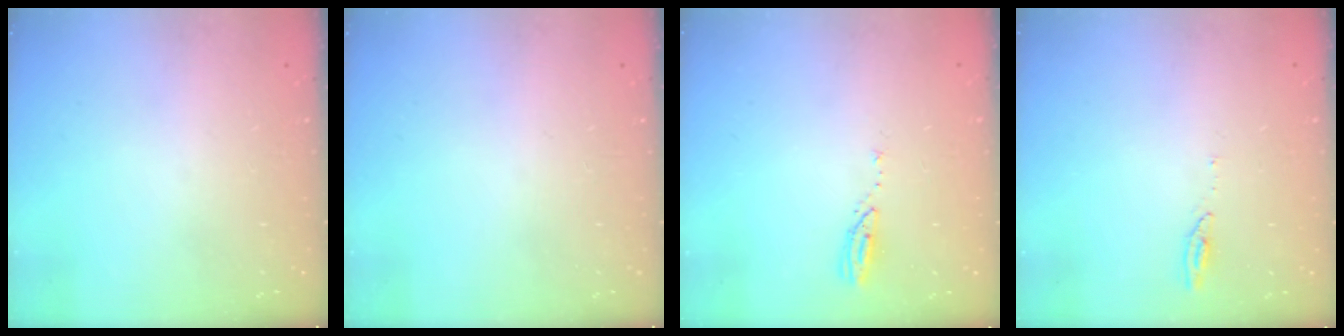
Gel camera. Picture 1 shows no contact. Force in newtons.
{"total": 0.0}
{"total": 3.7, "press": 3.7, "slide": 0.3}
{"total": 3.3, "press": 3.3, "slide": 0.3}